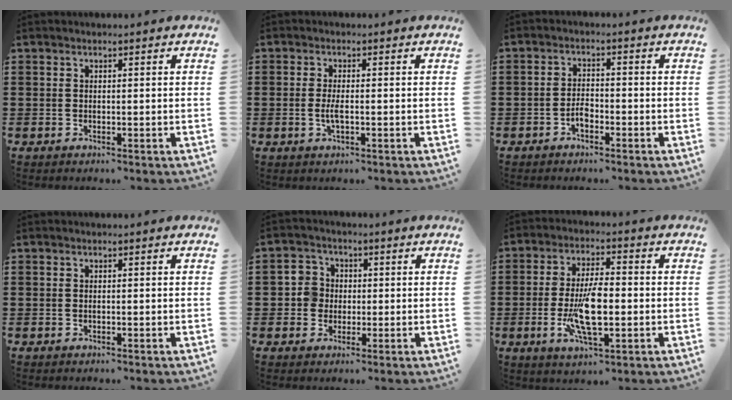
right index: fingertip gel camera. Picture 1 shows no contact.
{"total": 2.5, "force": [-0.5, 0.5, 2.4], "torque": [-0.058, -0.007, -0.014]}
{"total": 2.5, "force": [-1.4, 1.1, 1.7], "torque": [-0.034, 0.004, -0.027]}
{"total": 0.0}
{"total": 4.1, "force": [-0.5, 3.9, 0.9], "torque": [-0.033, 0.011, -0.012]}
{"total": 9.9, "force": [-1.8, 3.5, 9.1], "torque": [-0.191, -0.012, -0.033]}